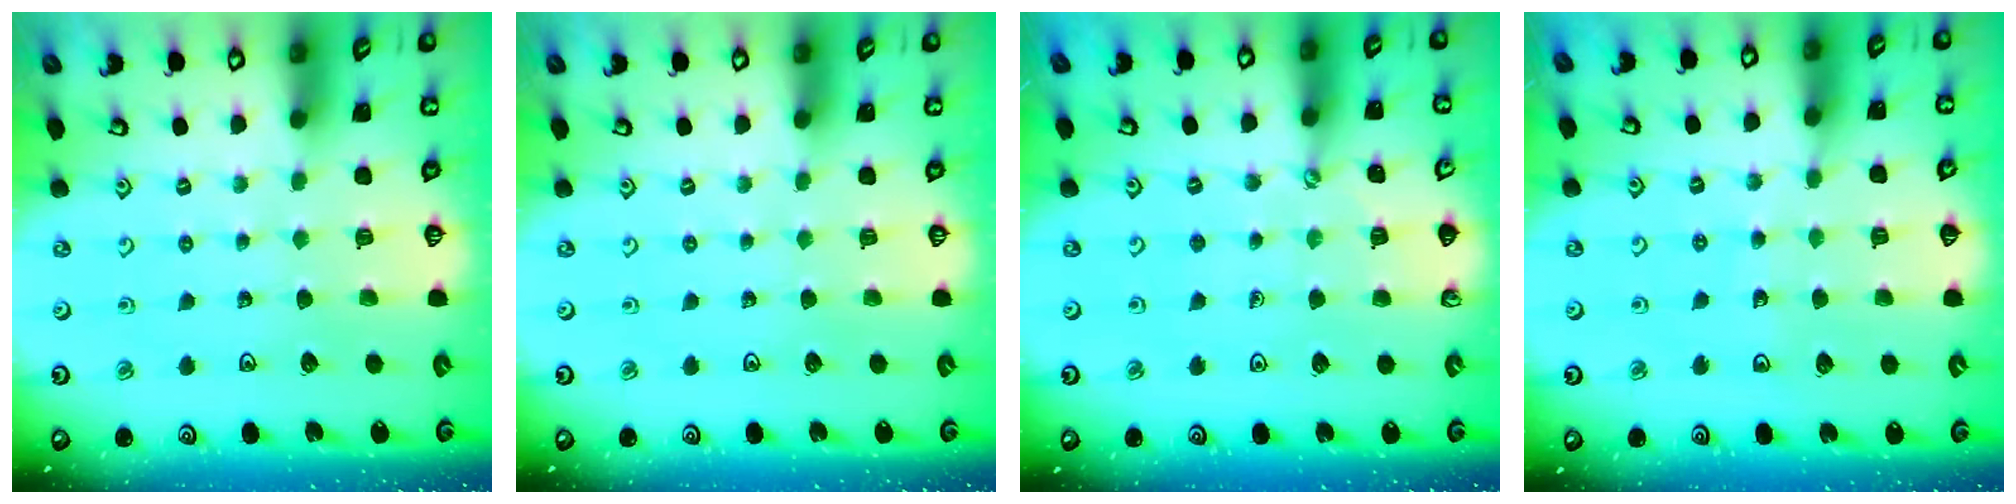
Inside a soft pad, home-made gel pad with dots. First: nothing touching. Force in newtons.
{"total": 0.0}
{"total": 2.7, "press": 2.7, "slide": 0.4}
{"total": 6.6, "press": 6.2, "slide": 2.2}